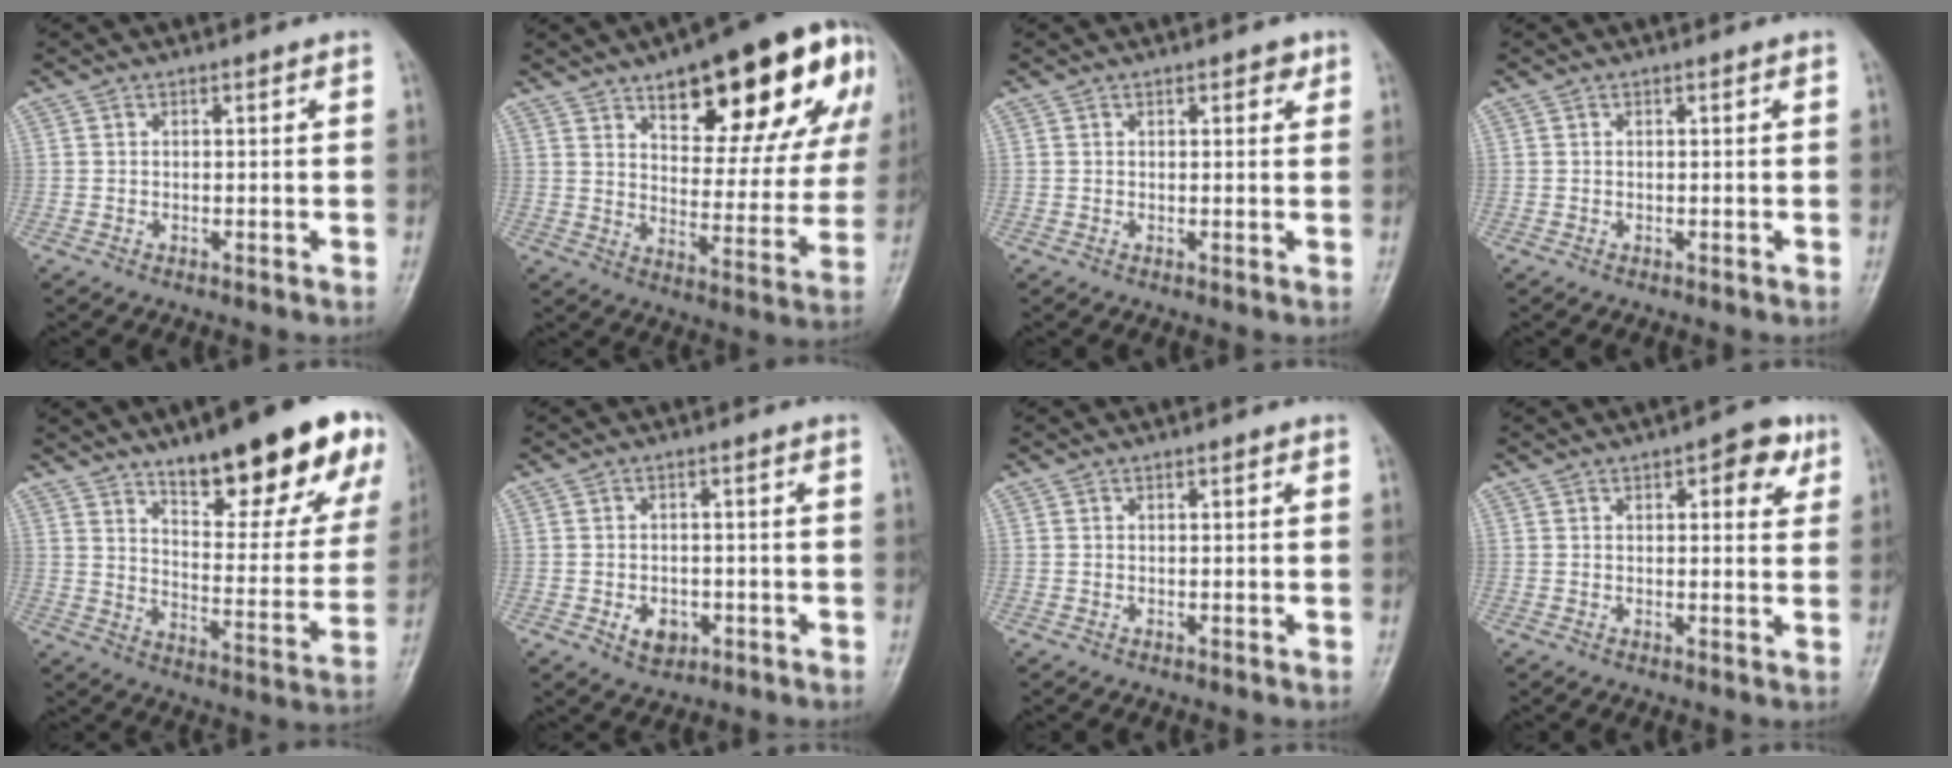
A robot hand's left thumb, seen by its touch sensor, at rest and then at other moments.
{"total": 24.9, "force": [13.4, 9.7, 18.7], "torque": [-0.205, -0.030, 0.190]}
{"total": 2.1, "force": [1.1, 1.0, 1.4], "torque": [-0.007, -0.002, 0.012]}
{"total": 0.0}
{"total": 24.9, "force": [15.3, 7.3, 18.2], "torque": [-0.205, -0.062, 0.223]}
{"total": 3.9, "force": [-1.3, 3.0, 2.2], "torque": [-0.023, 0.003, -0.014]}
{"total": 0.5, "force": [0.3, 0.2, 0.4], "torque": [-0.007, 0.000, 0.003]}
{"total": 6.2, "force": [2.9, 2.8, 4.7], "torque": [-0.033, -0.006, 0.028]}